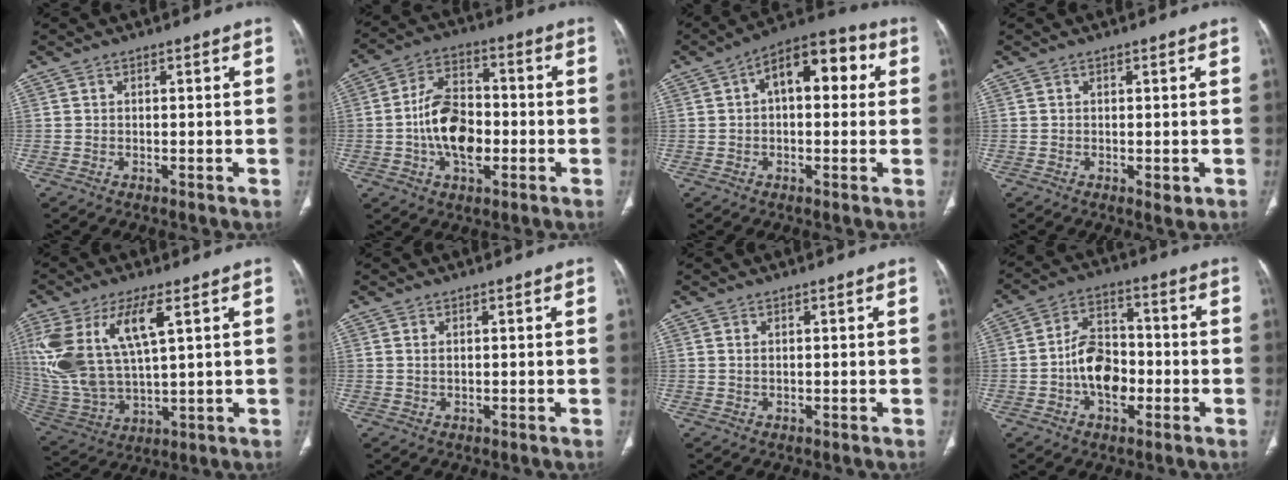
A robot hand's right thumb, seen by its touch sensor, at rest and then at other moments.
{"total": 12.8, "force": [-2.1, 7.8, 10.0], "torque": [-0.159, 0.024, -0.042]}
{"total": 12.5, "force": [2.6, 6.7, 10.2], "torque": [-0.119, 0.035, 0.028]}
{"total": 1.4, "force": [-0.3, 0.7, 1.2], "torque": [-0.014, -0.004, -0.001]}
{"total": 18.0, "force": [6.3, 7.3, 15.3], "torque": [-0.337, -0.017, 0.134]}
{"total": 0.8, "force": [0.3, 0.4, 0.7], "torque": [-0.018, 0.002, 0.010]}
{"total": 0.5, "force": [0.2, 0.2, 0.4], "torque": [-0.013, 0.002, 0.006]}
{"total": 10.3, "force": [-2.4, 6.7, 7.4], "torque": [-0.103, 0.029, -0.049]}